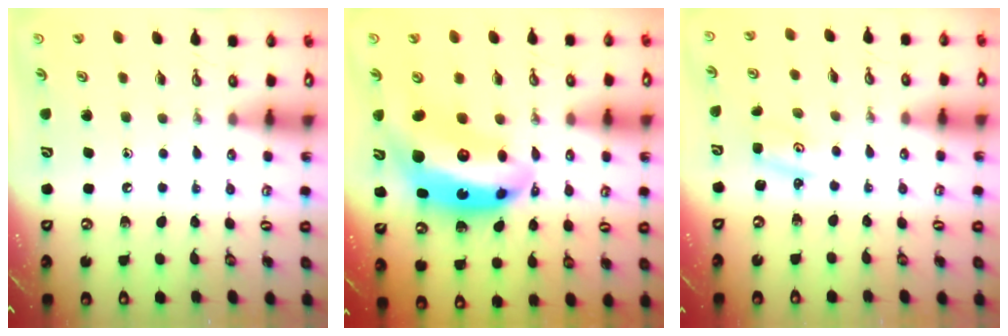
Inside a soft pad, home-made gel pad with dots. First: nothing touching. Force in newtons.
{"total": 15.5, "press": 15.4, "slide": 1.5}
{"total": 1.6, "press": 1.6, "slide": 0.2}